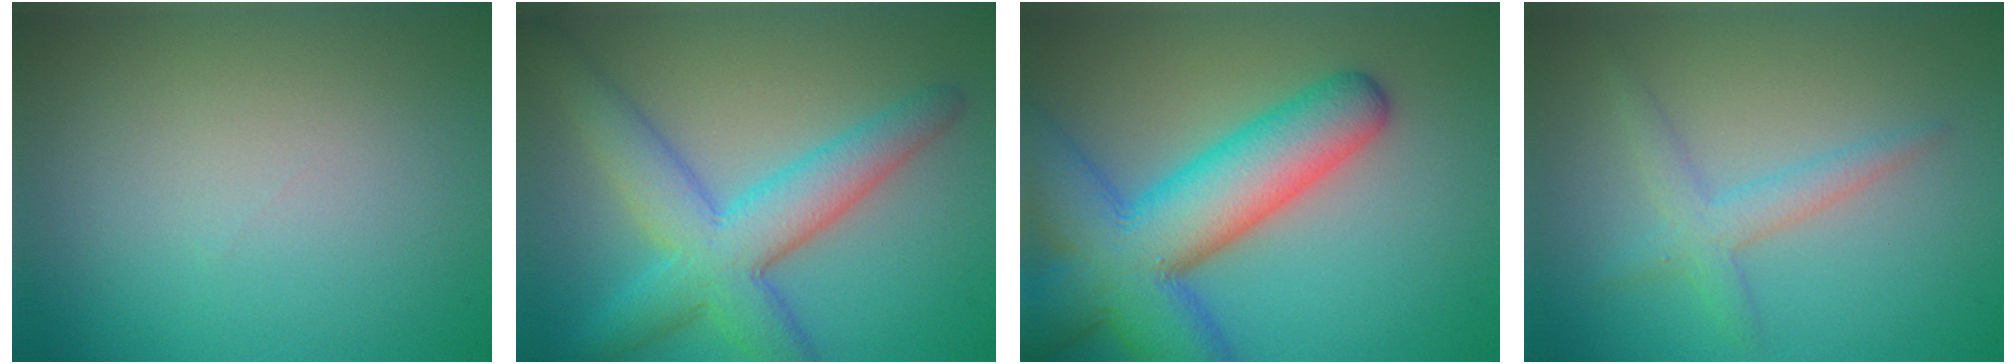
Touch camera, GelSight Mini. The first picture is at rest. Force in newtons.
{"total": 7.0, "press": 7.0, "slide": 0.1}
{"total": 11.3, "press": 11.3, "slide": 0.6}
{"total": 2.4, "press": 2.4, "slide": 0.3}